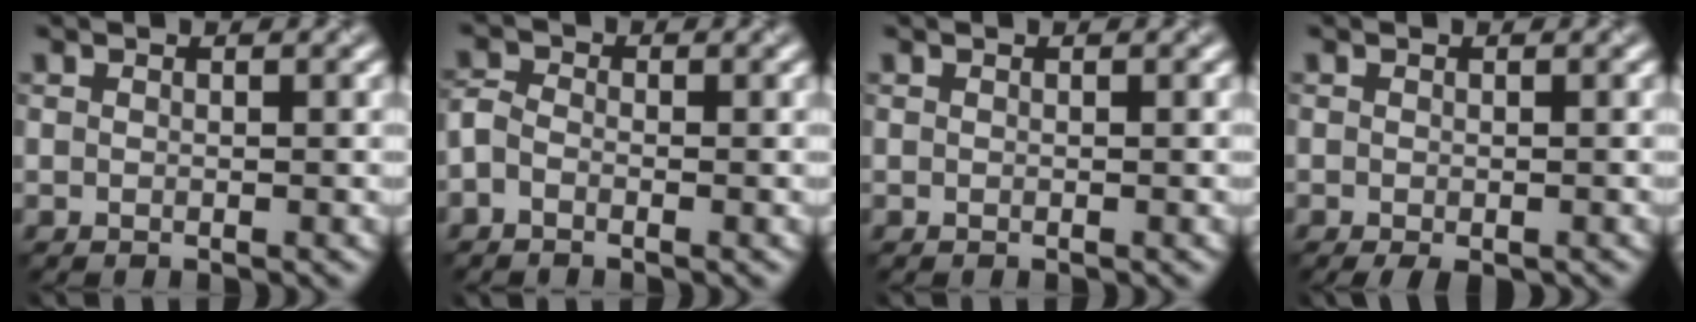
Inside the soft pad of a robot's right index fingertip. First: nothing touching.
{"total": 1.8, "force": [-0.9, 1.1, 1.0], "torque": [-0.023, 0.000, -0.025]}
{"total": 0.0}
{"total": 1.8, "force": [-1.1, 0.6, 1.2], "torque": [-0.021, -0.004, -0.012]}